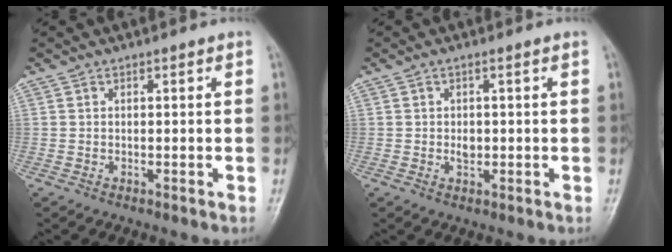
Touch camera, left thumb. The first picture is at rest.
{"total": 2.0, "force": [-0.1, 1.2, 1.7], "torque": [-0.025, 0.004, 0.002]}